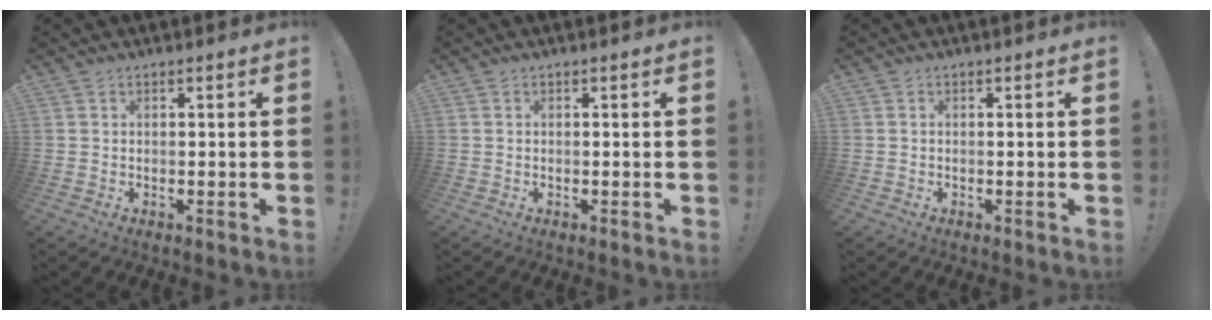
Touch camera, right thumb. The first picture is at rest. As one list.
[{"total": 0.7, "force": [-0.4, 0.5, -0.2], "torque": [-0.003, 0.004, -0.006]}, {"total": 1.2, "force": [-0.3, 1.1, 0.0], "torque": [0.002, 0.001, -0.007]}]